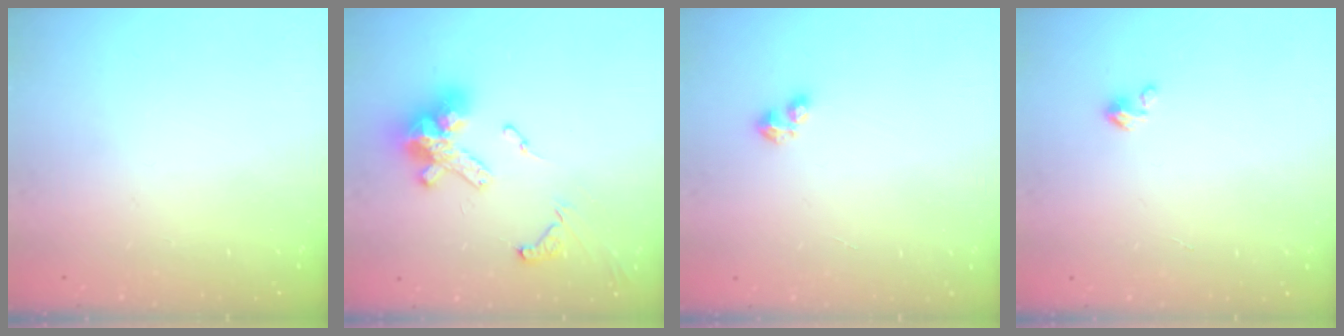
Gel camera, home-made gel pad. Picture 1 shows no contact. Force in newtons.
{"total": 15.9, "press": 15.8, "slide": 2.0}
{"total": 2.3, "press": 2.3, "slide": 0.4}
{"total": 1.8, "press": 1.8, "slide": 0.2}